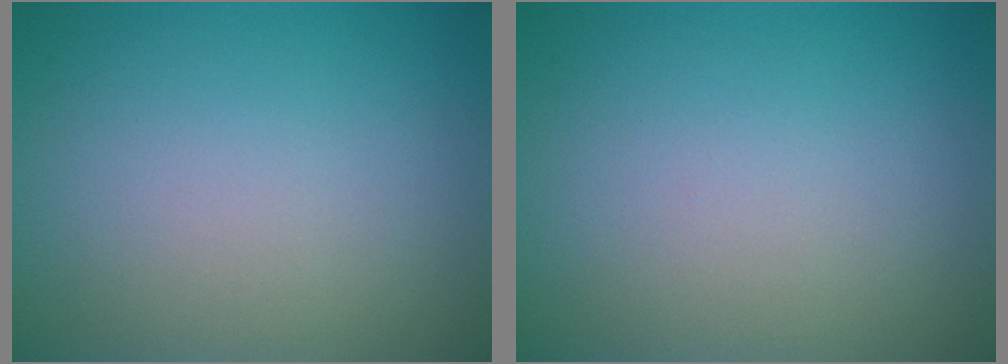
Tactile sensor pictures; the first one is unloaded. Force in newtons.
{"total": 0.0}